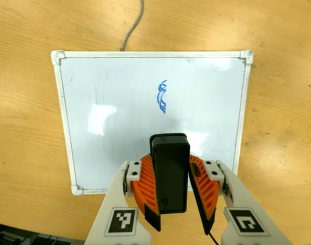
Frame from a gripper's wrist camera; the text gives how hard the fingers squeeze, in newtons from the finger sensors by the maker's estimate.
{"total": 9.1, "left": 9.3, "right": 9.0}